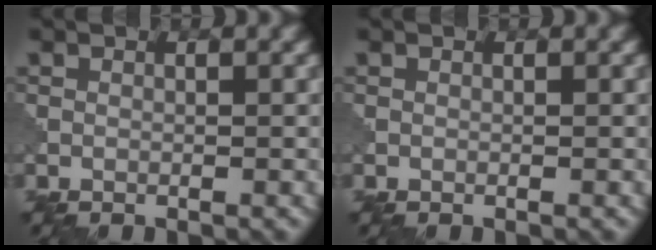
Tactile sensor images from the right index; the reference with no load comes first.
{"total": 0.0}